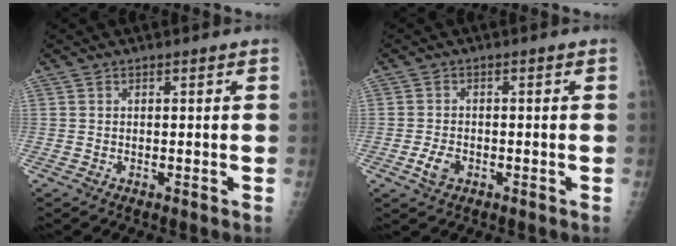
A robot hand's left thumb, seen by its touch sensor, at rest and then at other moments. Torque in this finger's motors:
{"motor_torque": [-0.30, 0.40, 0.39, 0.19, 0.01]}